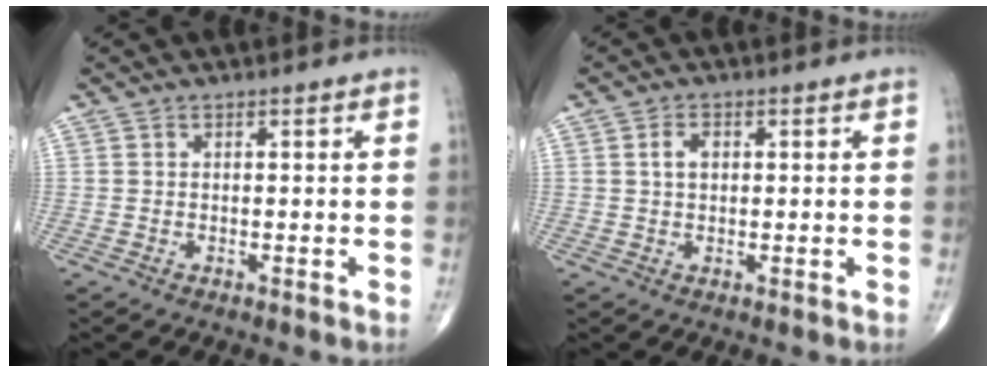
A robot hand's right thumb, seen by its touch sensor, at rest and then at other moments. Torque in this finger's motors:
{"motor_torque": [0.43, 0.77, 0.12, 0.13, 0.00]}